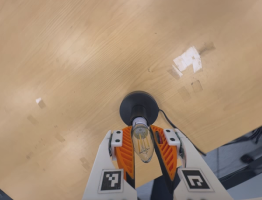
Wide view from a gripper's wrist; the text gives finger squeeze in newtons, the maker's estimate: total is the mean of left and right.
{"total": 15.0, "left": 15.7, "right": 14.3}